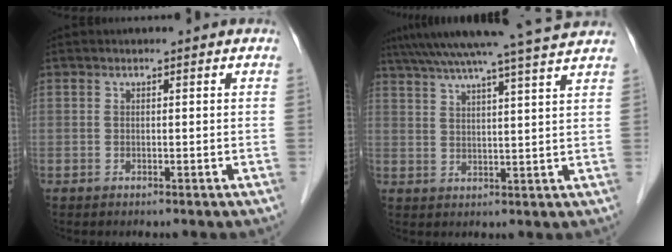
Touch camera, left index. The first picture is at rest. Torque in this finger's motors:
{"motor_torque": [1.15, -0.99, 0.58, 0.12]}